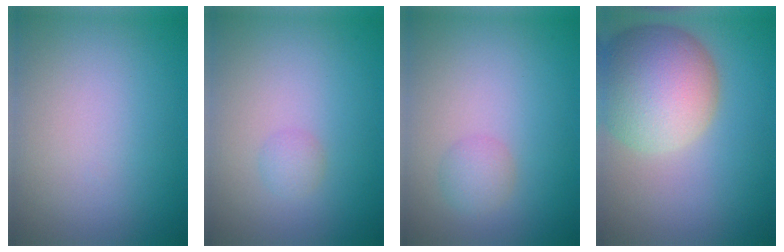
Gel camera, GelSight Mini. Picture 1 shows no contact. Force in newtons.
{"total": 1.0, "press": 1.0, "slide": 0.1}
{"total": 1.5, "press": 1.5, "slide": 0.0}
{"total": 10.1, "press": 10.1, "slide": 0.9}